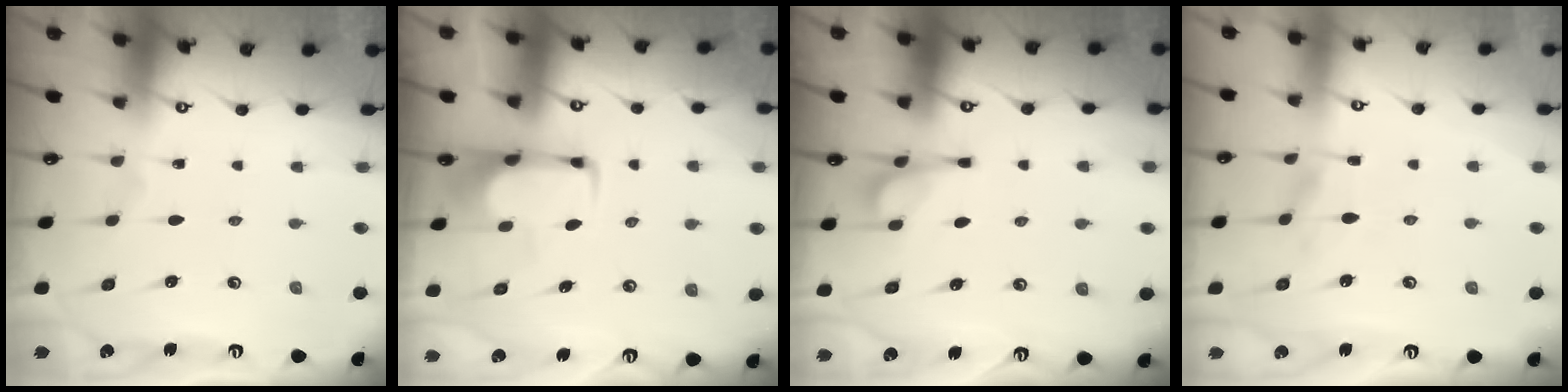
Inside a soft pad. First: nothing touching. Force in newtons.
{"total": 1.8, "press": 1.8, "slide": 0.5}
{"total": 6.0, "press": 6.0, "slide": 0.7}
{"total": 2.4, "press": 2.3, "slide": 0.7}